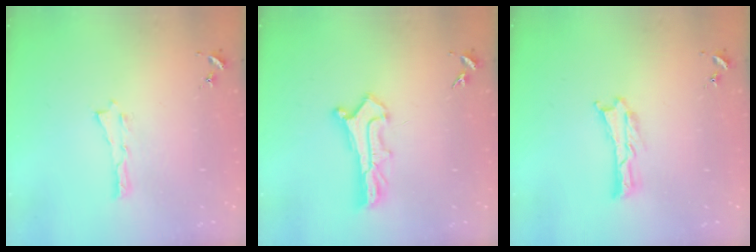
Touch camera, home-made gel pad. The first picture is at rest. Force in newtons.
{"total": 2.9, "press": 2.9, "slide": 0.3}
{"total": 0.0}